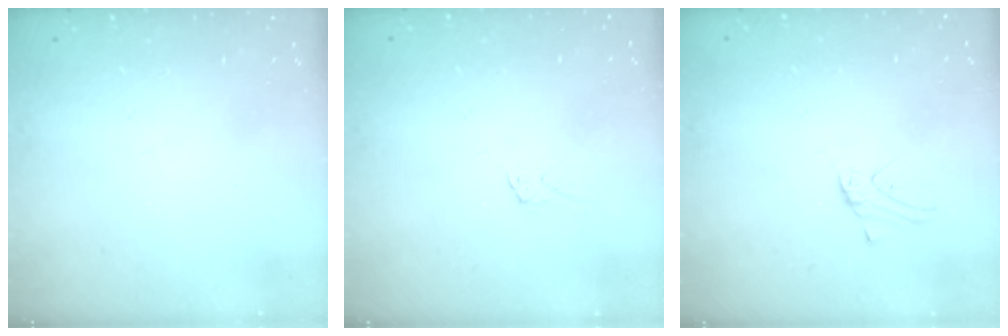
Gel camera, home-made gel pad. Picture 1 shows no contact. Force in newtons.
{"total": 1.8, "press": 1.7, "slide": 0.1}
{"total": 2.1, "press": 2.1, "slide": 0.2}